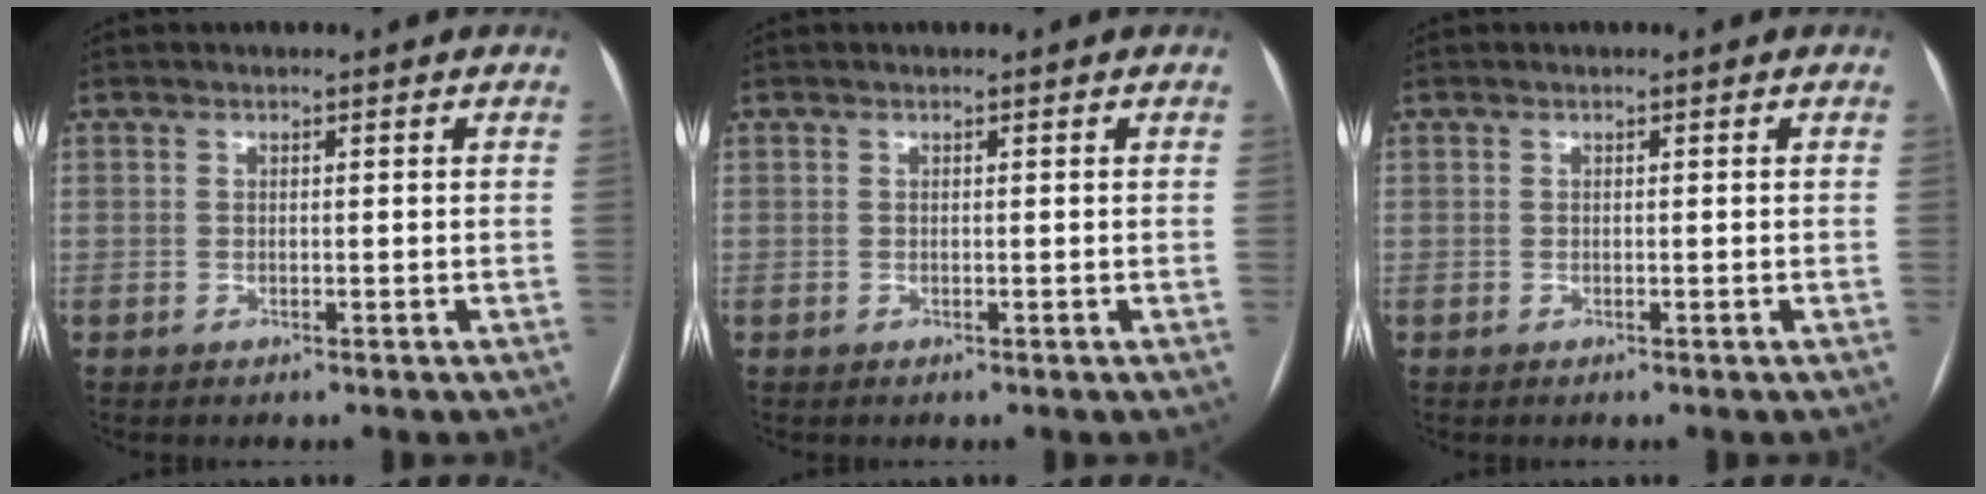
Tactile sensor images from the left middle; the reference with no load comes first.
{"total": 0.0}
{"total": 0.0}